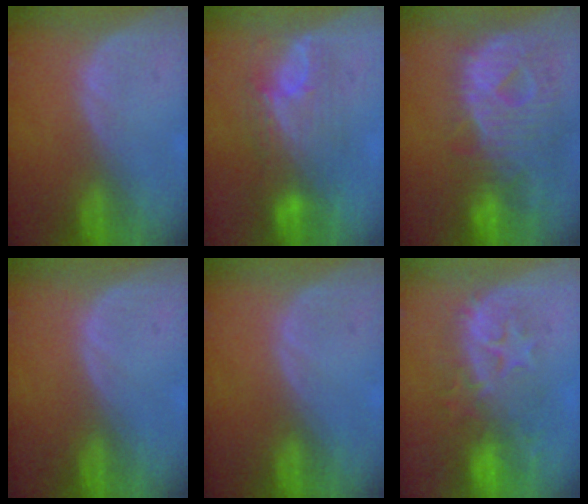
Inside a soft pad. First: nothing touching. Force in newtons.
{"total": 7.9, "press": 7.7, "slide": 1.9}
{"total": 12.8, "press": 11.0, "slide": 6.7}
{"total": 0.0}
{"total": 0.0}
{"total": 9.7, "press": 9.1, "slide": 3.2}